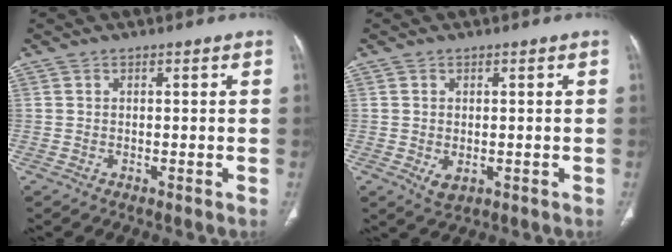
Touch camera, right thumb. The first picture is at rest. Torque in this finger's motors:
{"motor_torque": [-0.42, 0.08, -0.28, 0.30, 0.00]}